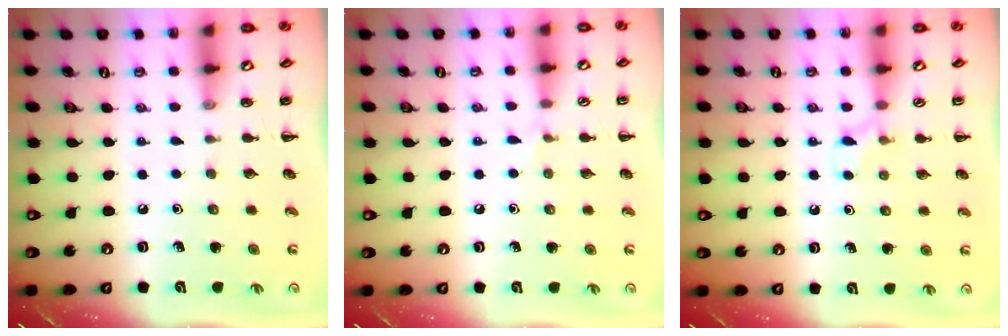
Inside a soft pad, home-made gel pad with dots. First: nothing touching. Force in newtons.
{"total": 3.1, "press": 3.0, "slide": 1.1}
{"total": 6.1, "press": 5.8, "slide": 2.0}